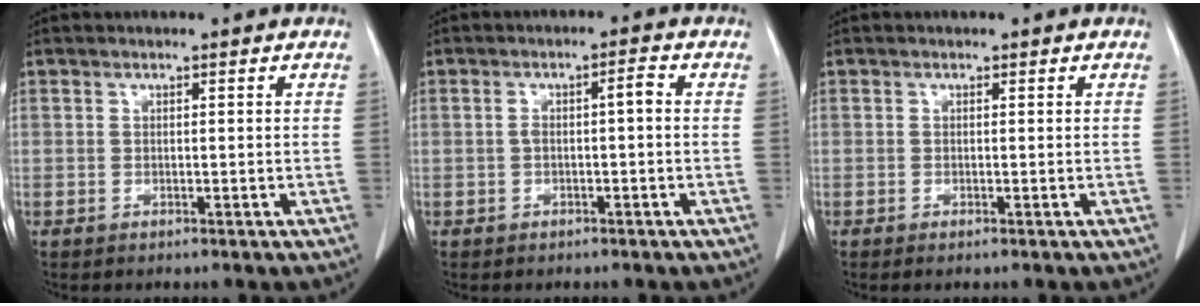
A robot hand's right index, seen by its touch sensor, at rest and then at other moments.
{"total": 2.8, "force": [0.0, 0.6, 2.8], "torque": [-0.052, 0.015, 0.001]}
{"total": 0.0}